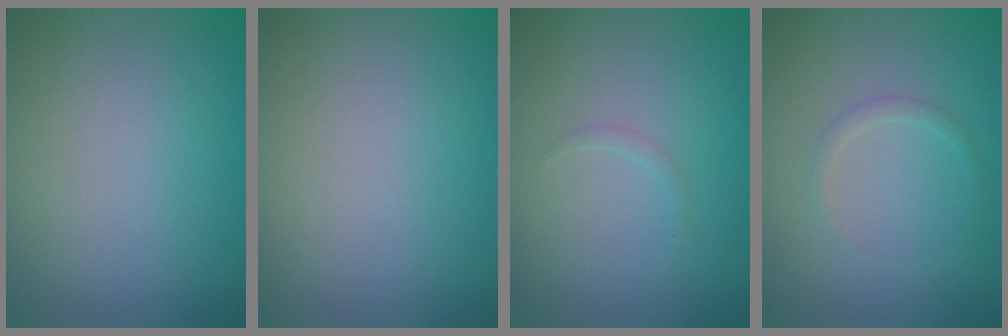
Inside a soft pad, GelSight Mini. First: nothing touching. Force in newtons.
{"total": 0.0}
{"total": 0.5, "press": 0.5, "slide": 0.0}
{"total": 0.9, "press": 0.9, "slide": 0.0}